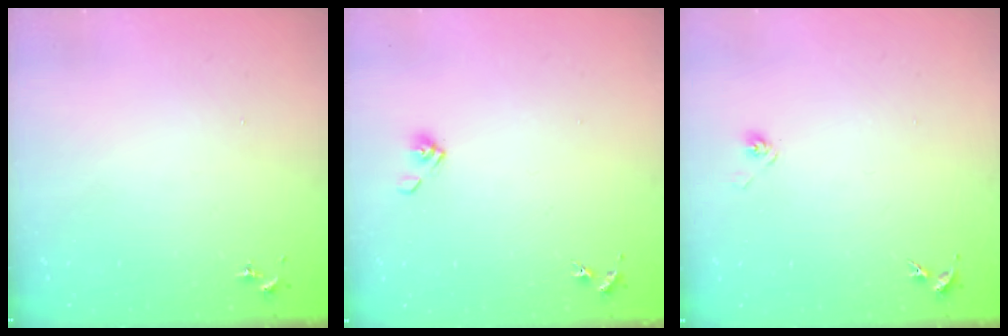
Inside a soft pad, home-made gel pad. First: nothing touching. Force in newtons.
{"total": 5.4, "press": 4.9, "slide": 2.3}
{"total": 2.9, "press": 2.5, "slide": 1.5}